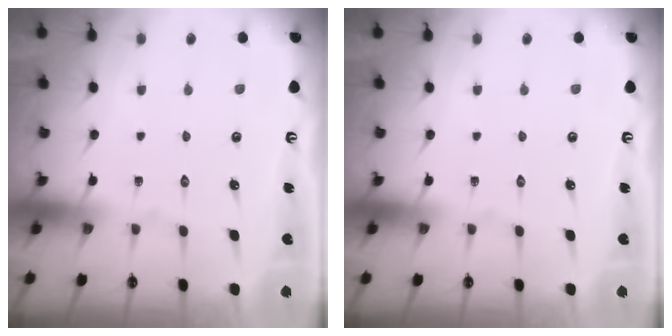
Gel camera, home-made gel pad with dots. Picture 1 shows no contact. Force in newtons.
{"total": 0.0}